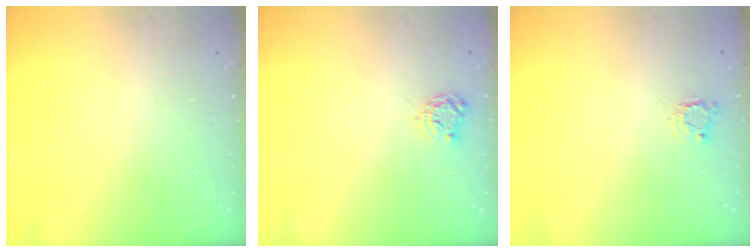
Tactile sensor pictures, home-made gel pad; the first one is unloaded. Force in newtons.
{"total": 4.4, "press": 4.4, "slide": 0.4}
{"total": 4.4, "press": 4.3, "slide": 0.2}